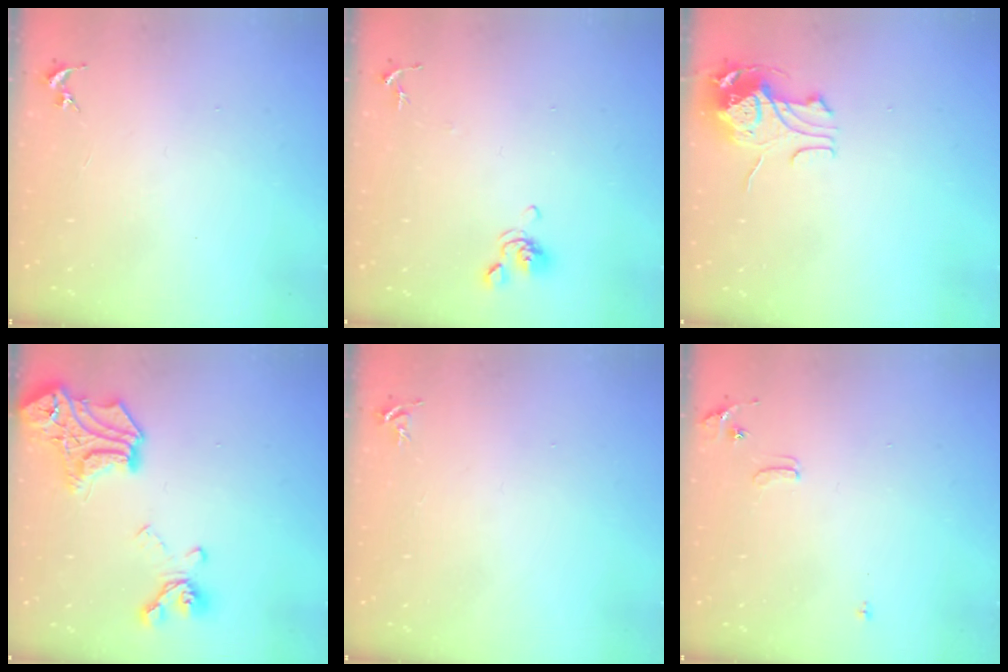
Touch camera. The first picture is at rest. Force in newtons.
{"total": 6.9, "press": 6.7, "slide": 1.6}
{"total": 10.6, "press": 10.6, "slide": 0.9}
{"total": 19.9, "press": 19.9, "slide": 0.9}
{"total": 4.4, "press": 4.4, "slide": 0.6}
{"total": 6.1, "press": 6.0, "slide": 0.9}